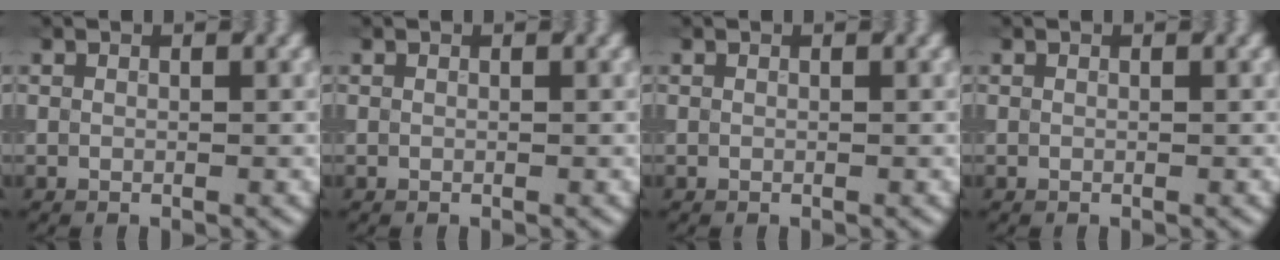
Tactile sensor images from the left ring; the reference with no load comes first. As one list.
[{"total": 0.0}, {"total": 0.0}, {"total": 0.0}]